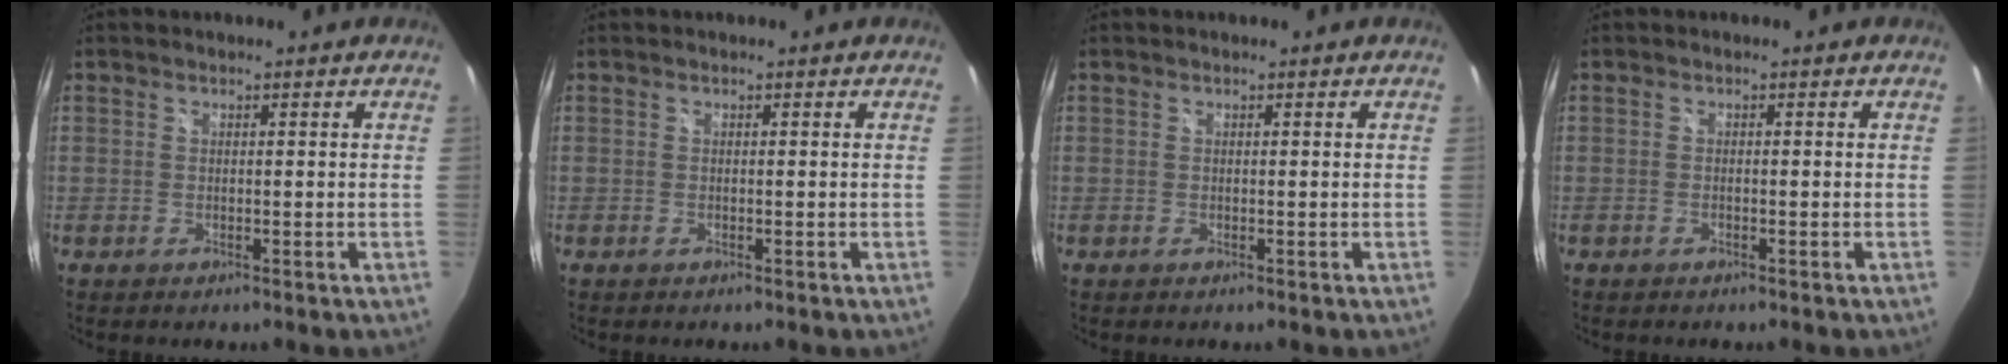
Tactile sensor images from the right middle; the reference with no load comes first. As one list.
[{"total": 0.0}, {"total": 0.0}, {"total": 0.5, "force": [-0.4, 0.1, 0.3], "torque": [-0.004, 0.000, -0.009]}]